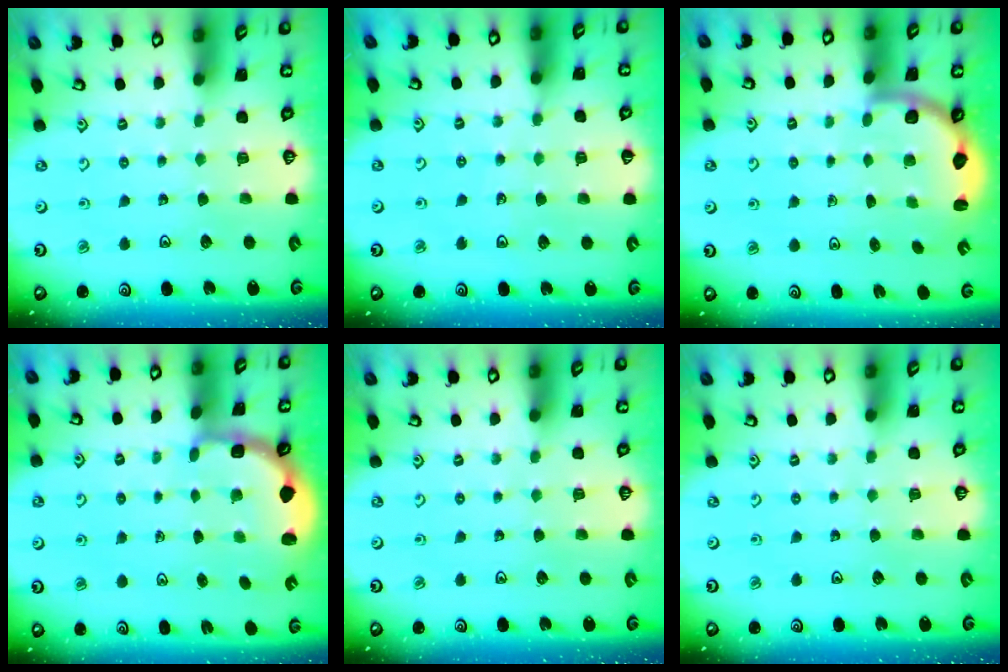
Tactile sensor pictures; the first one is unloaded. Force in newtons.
{"total": 3.9, "press": 3.5, "slide": 1.8}
{"total": 3.5, "press": 2.8, "slide": 2.0}
{"total": 2.5, "press": 2.2, "slide": 1.1}
{"total": 0.0}
{"total": 0.0}